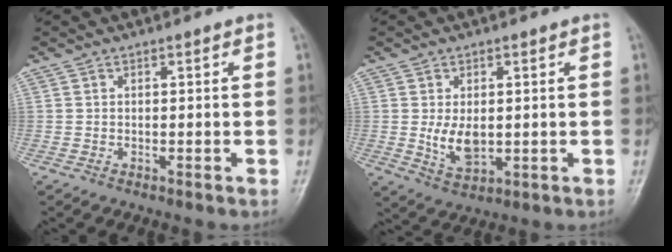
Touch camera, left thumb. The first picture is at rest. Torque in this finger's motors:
{"motor_torque": [0.93, 0.99, 0.70, -0.26, 0.06]}